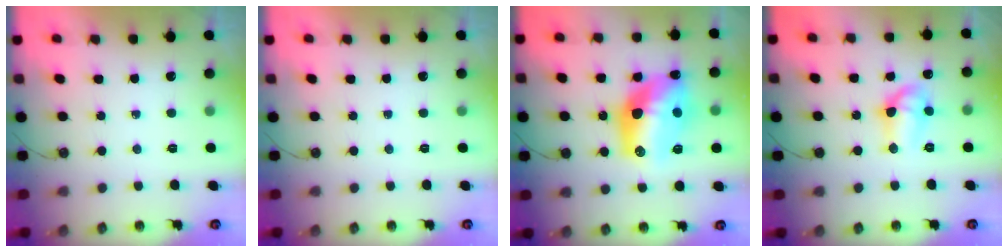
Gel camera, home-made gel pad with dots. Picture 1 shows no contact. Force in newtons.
{"total": 0.0}
{"total": 17.2, "press": 17.1, "slide": 1.5}
{"total": 9.7, "press": 9.7, "slide": 1.1}